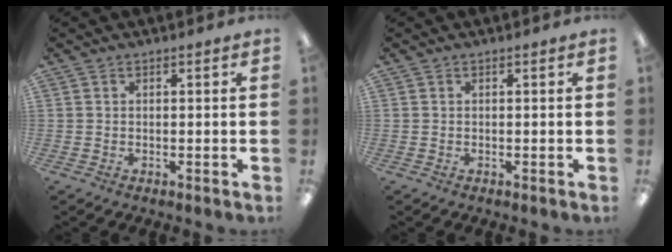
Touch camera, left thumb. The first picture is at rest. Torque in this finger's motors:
{"motor_torque": [0.00, 0.00, 0.08, -0.08, 0.00]}